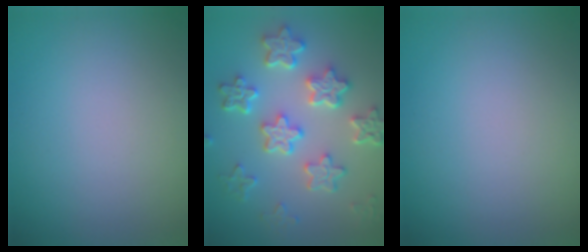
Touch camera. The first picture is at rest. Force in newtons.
{"total": 6.5, "press": 5.1, "slide": 4.1}
{"total": 0.0}